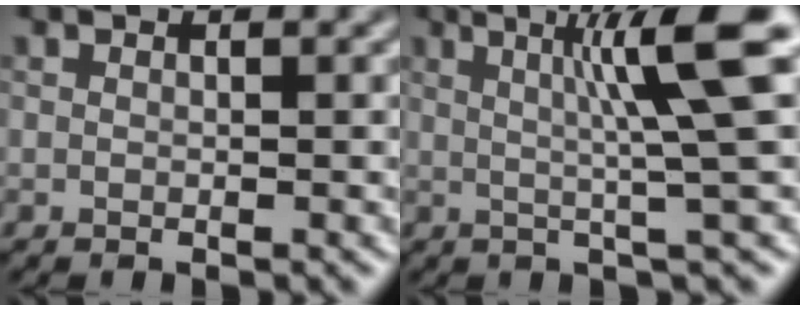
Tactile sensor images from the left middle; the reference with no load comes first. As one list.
[{"total": 8.1, "force": [2.0, 0.8, 7.8], "torque": [-0.112, 0.018, 0.031]}]